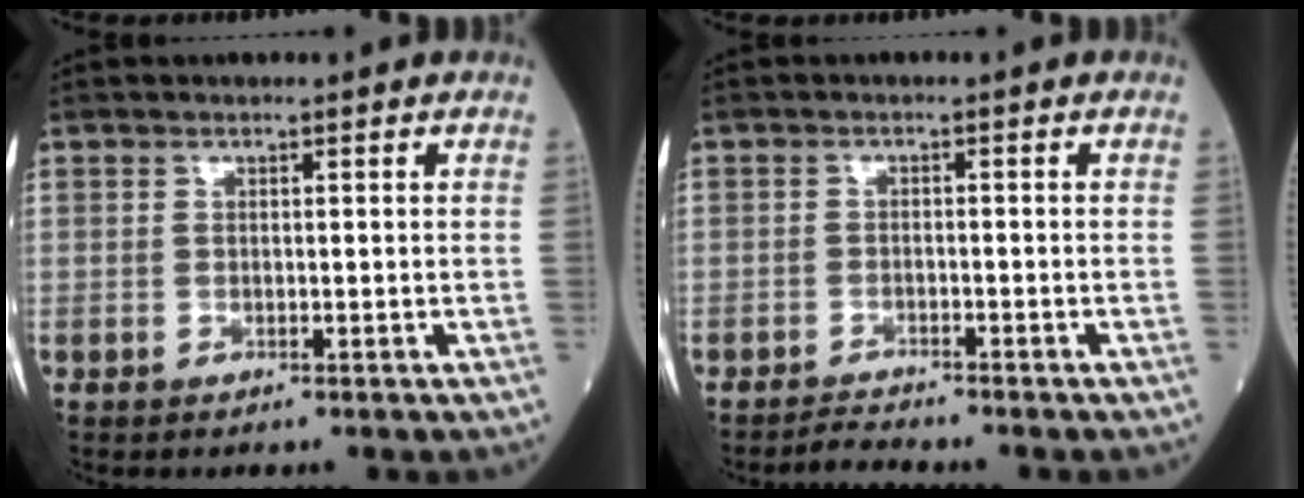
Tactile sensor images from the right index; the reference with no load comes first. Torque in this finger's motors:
{"motor_torque": [-0.98, -0.70, -0.42, -0.14]}